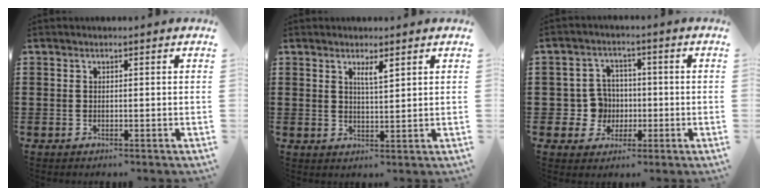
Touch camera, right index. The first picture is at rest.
{"total": 2.4, "force": [1.6, 0.4, 1.8], "torque": [-0.037, 0.002, 0.026]}
{"total": 5.9, "force": [-0.6, 5.5, 2.0], "torque": [-0.057, 0.017, -0.009]}